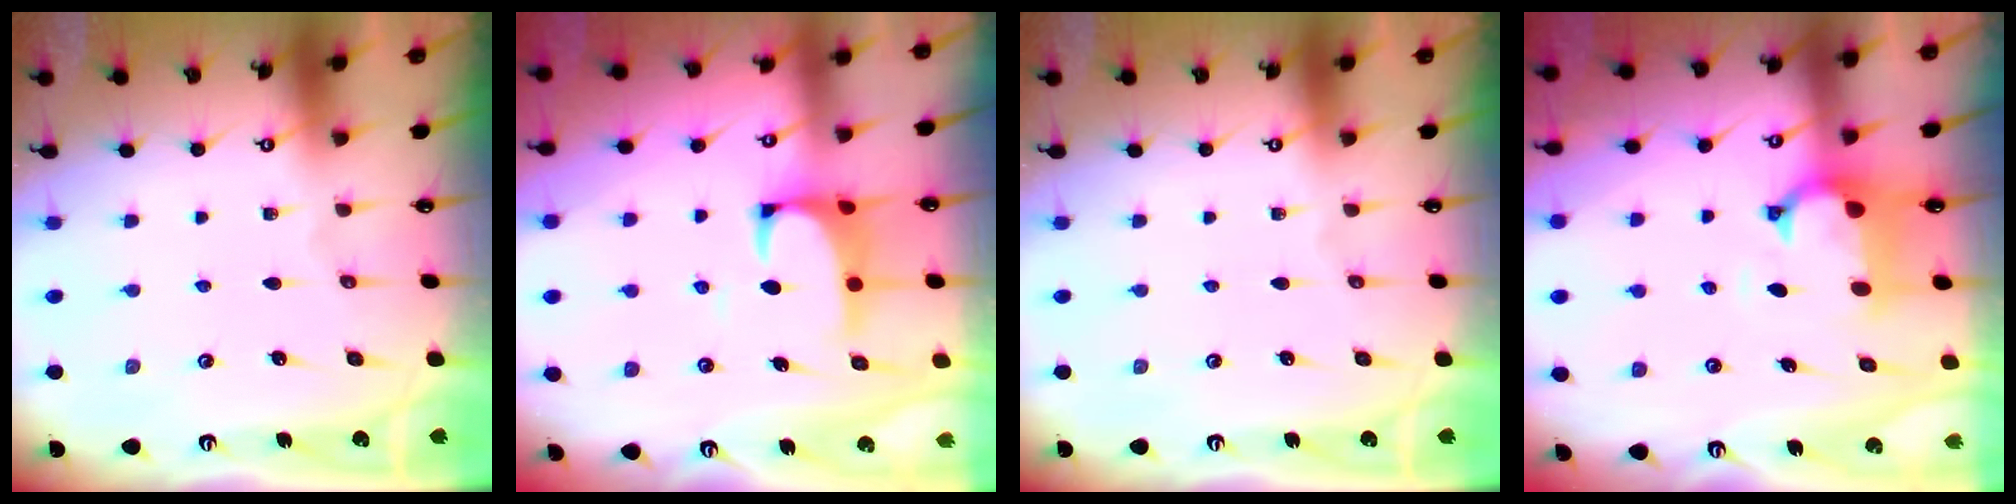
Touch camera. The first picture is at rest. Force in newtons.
{"total": 1.8, "press": 1.7, "slide": 0.7}
{"total": 0.0}
{"total": 1.9, "press": 1.5, "slide": 1.1}